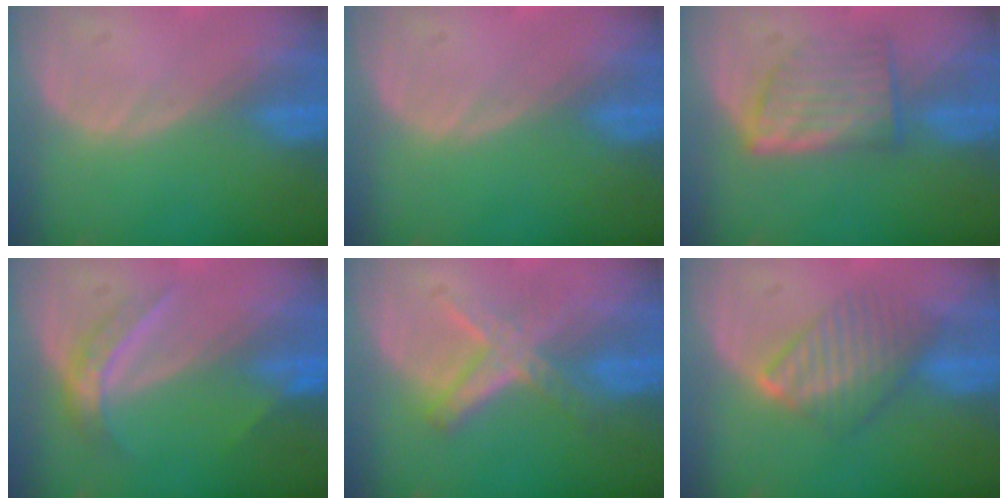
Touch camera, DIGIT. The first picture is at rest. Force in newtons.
{"total": 0.0}
{"total": 6.2, "press": 5.9, "slide": 1.8}
{"total": 4.5, "press": 4.0, "slide": 2.1}
{"total": 5.8, "press": 5.5, "slide": 1.8}
{"total": 5.7, "press": 5.6, "slide": 0.6}